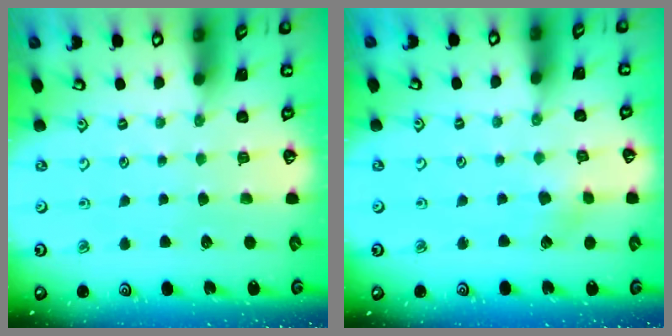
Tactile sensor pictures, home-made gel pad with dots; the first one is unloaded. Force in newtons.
{"total": 2.8, "press": 2.7, "slide": 0.4}